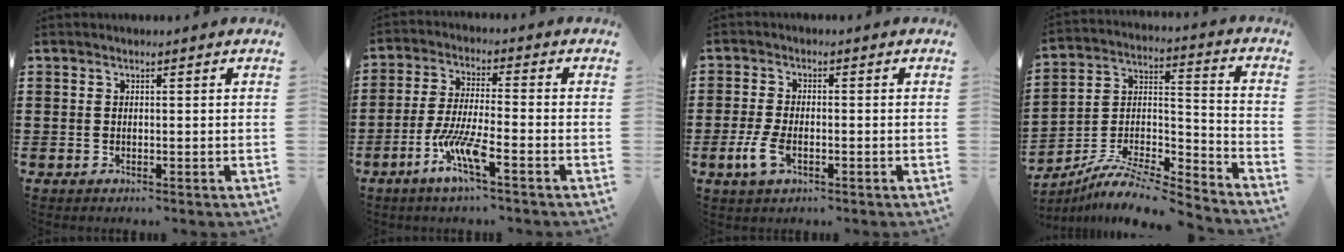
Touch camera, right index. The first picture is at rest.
{"total": 8.0, "force": [-4.4, 0.8, 6.6], "torque": [-0.154, -0.015, -0.089]}
{"total": 4.1, "force": [-1.5, 1.8, 3.4], "torque": [-0.087, -0.010, -0.032]}
{"total": 8.7, "force": [-7.8, 1.8, 3.4], "torque": [-0.067, 0.006, -0.155]}